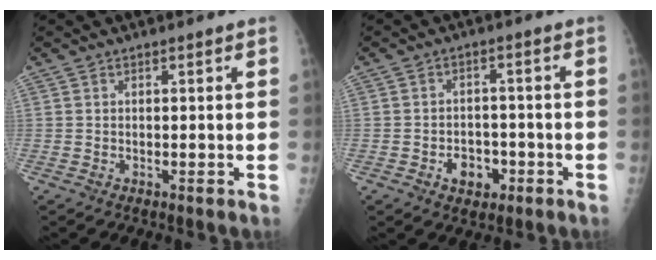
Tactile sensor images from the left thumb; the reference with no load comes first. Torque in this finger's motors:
{"motor_torque": [-0.38, 0.39, -0.04, -0.07, 0.00]}